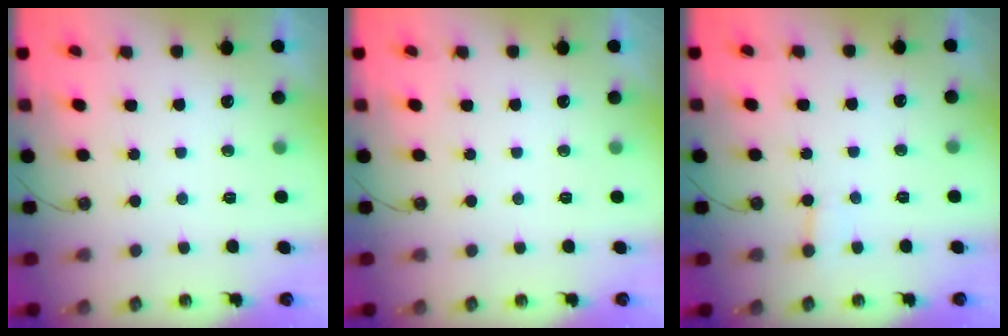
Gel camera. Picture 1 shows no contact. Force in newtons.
{"total": 0.0}
{"total": 3.2, "press": 3.2, "slide": 0.5}